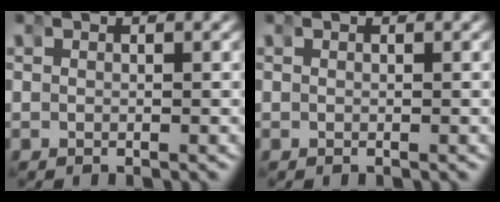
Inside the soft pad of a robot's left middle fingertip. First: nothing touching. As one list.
[{"total": 0.0}]